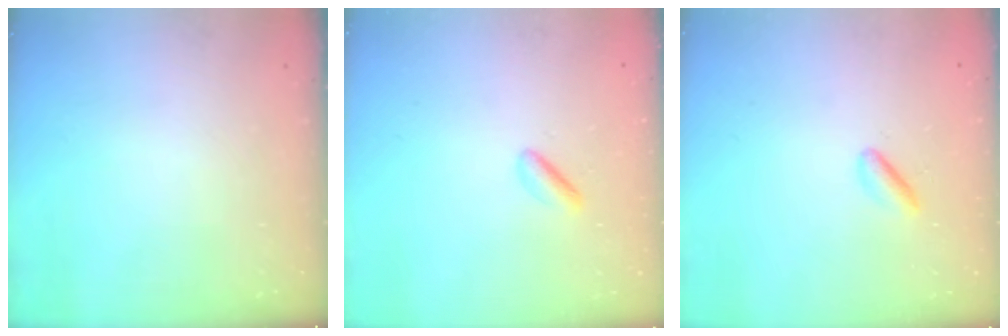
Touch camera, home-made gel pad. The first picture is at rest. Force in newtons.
{"total": 1.8, "press": 1.5, "slide": 0.9}
{"total": 2.9, "press": 2.8, "slide": 0.9}